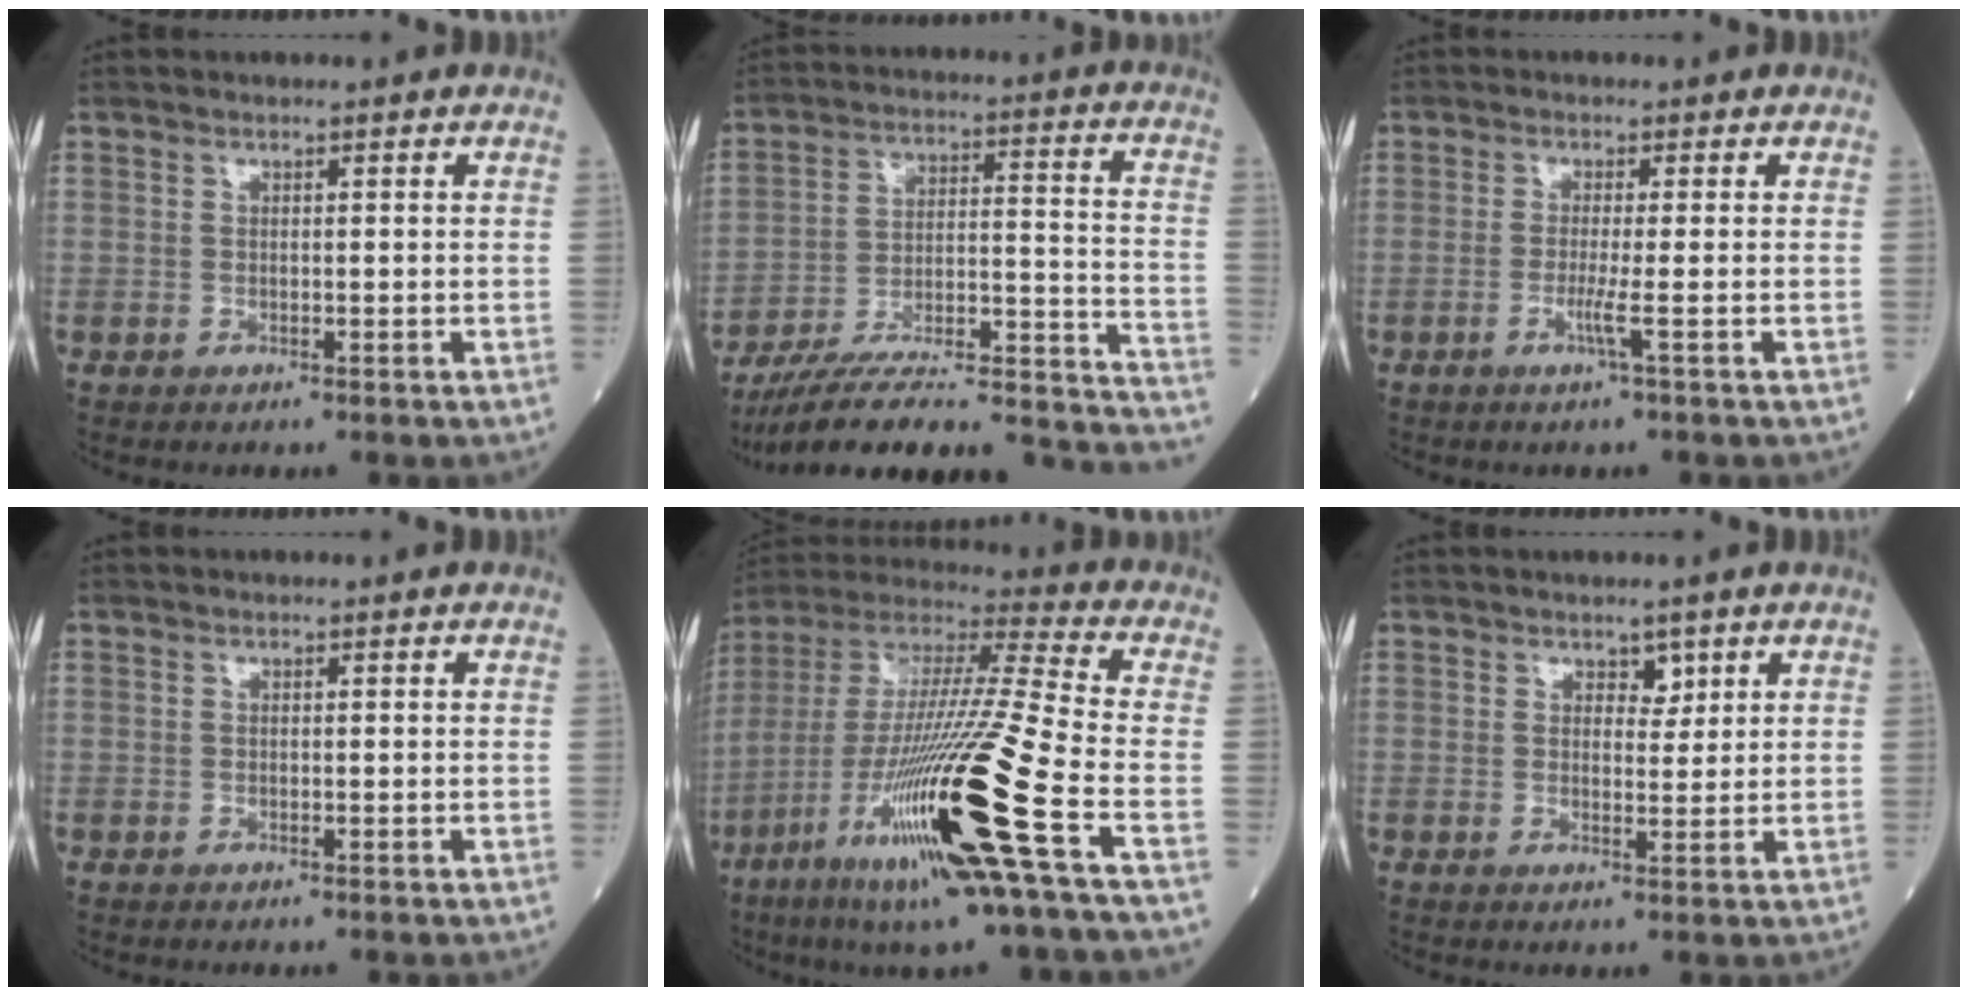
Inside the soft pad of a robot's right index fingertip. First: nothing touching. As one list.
[{"total": 27.9, "force": [-24.9, 2.4, 12.2], "torque": [-0.109, 0.009, -0.359]}, {"total": 2.3, "force": [-0.8, -0.8, 2.0], "torque": [-0.047, -0.005, -0.016]}, {"total": 0.0}, {"total": 24.8, "force": [-9.8, -0.1, 22.7], "torque": [-0.452, -0.051, -0.186]}, {"total": 2.1, "force": [1.4, 1.2, 1.1], "torque": [-0.011, 0.000, 0.022]}]